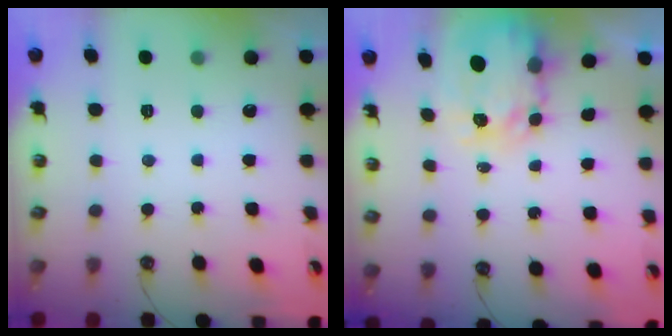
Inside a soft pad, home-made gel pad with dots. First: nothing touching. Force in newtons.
{"total": 6.3, "press": 6.3, "slide": 0.6}